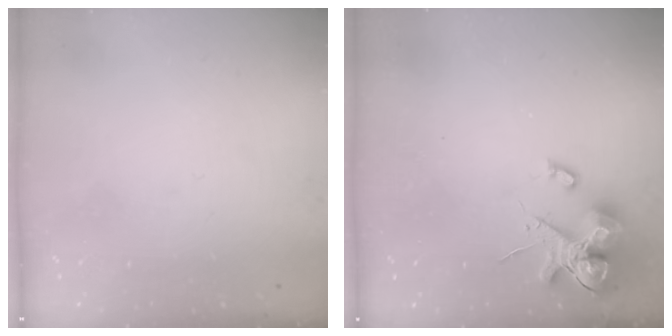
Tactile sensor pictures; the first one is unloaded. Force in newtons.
{"total": 12.3, "press": 12.1, "slide": 2.1}